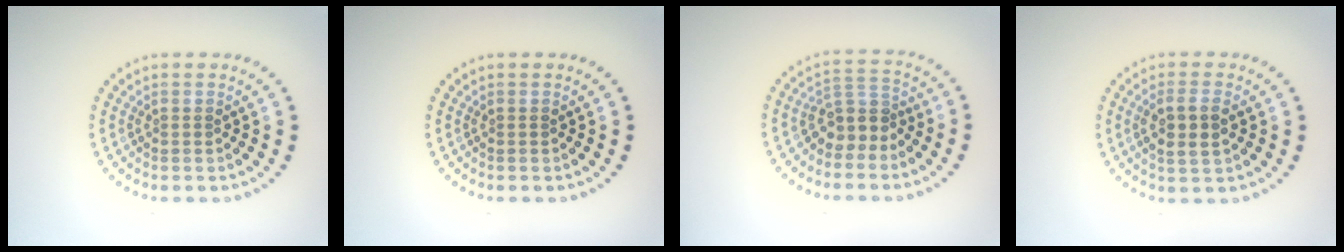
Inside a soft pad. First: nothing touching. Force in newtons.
{"total": 0.0}
{"total": 3.0, "press": 2.4, "slide": 1.8}
{"total": 3.0, "press": 2.8, "slide": 0.8}